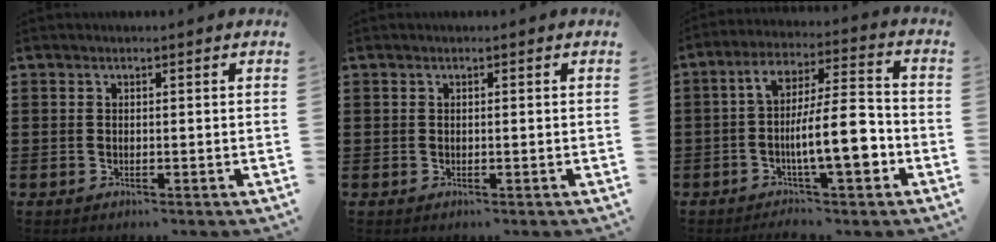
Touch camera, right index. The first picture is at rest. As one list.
[{"total": 0.0}, {"total": 13.4, "force": [-3.8, 4.5, 12.0], "torque": [-0.204, 0.009, -0.065]}]